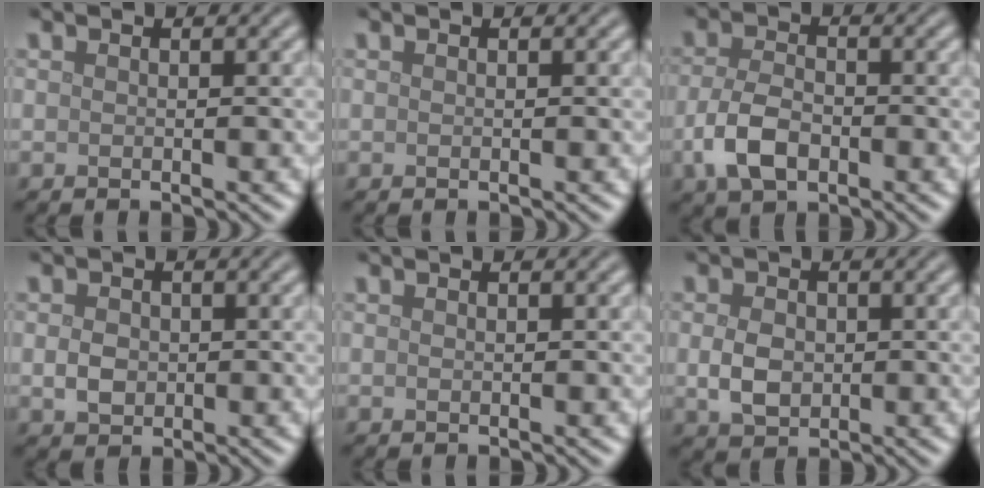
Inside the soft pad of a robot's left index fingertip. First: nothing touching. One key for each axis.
{"total": 0.0}
{"total": 4.4, "fx": -1.6, "fy": 2.6, "fz": 3.1, "tx": -0.067, "ty": -0.003, "tz": -0.036}
{"total": 2.2, "fx": -0.1, "fy": 1.8, "fz": 1.2, "tx": -0.022, "ty": -0.002, "tz": -0.005}
{"total": 0.0}
{"total": 3.1, "fx": -0.1, "fy": 2.4, "fz": 2.0, "tx": -0.042, "ty": -0.002, "tz": -0.005}